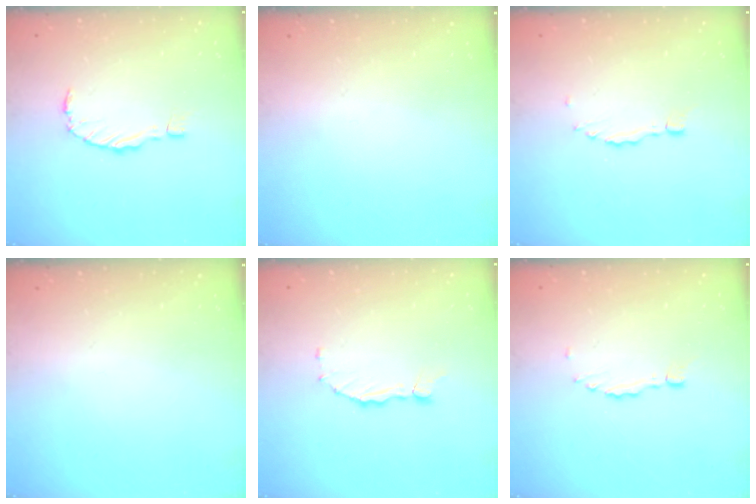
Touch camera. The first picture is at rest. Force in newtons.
{"total": 0.0}
{"total": 0.0}
{"total": 0.0}
{"total": 1.6, "press": 1.5, "slide": 0.2}
{"total": 0.0}